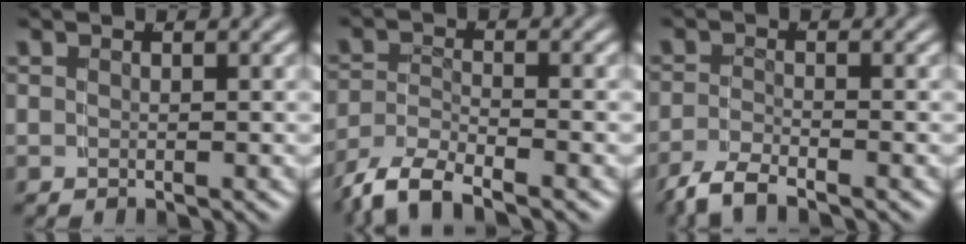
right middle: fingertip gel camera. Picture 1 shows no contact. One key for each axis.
{"total": 6.5, "fx": -4.9, "fy": 3.1, "fz": 3.0, "tx": -0.067, "ty": -0.019, "tz": -0.074}
{"total": 3.1, "fx": -2.8, "fy": 0.4, "fz": 1.5, "tx": -0.031, "ty": -0.009, "tz": -0.042}